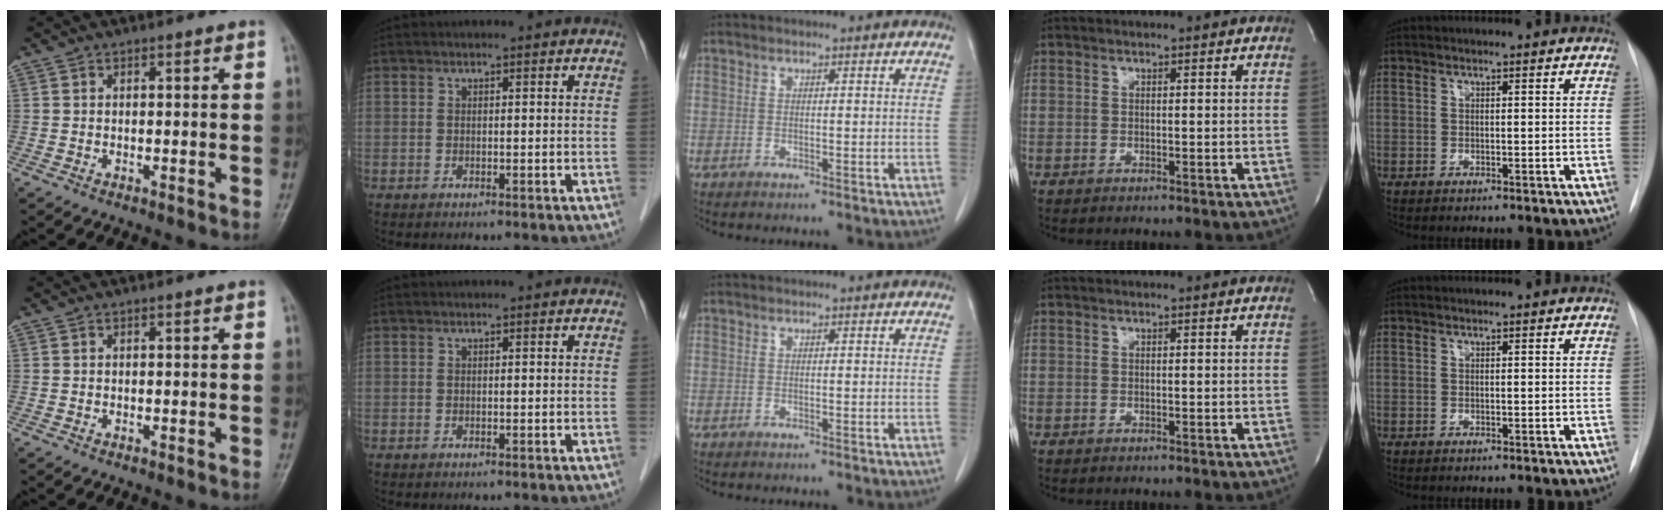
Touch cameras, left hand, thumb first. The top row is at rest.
{}